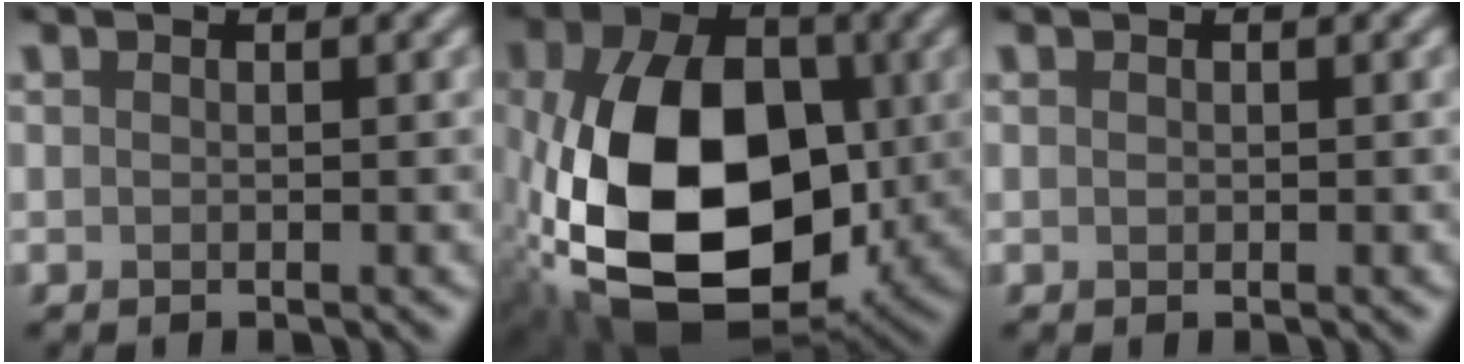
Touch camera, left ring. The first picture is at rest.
{"total": 16.0, "force": [-2.3, 10.1, 12.2], "torque": [-0.232, -0.020, -0.041]}
{"total": 0.0}